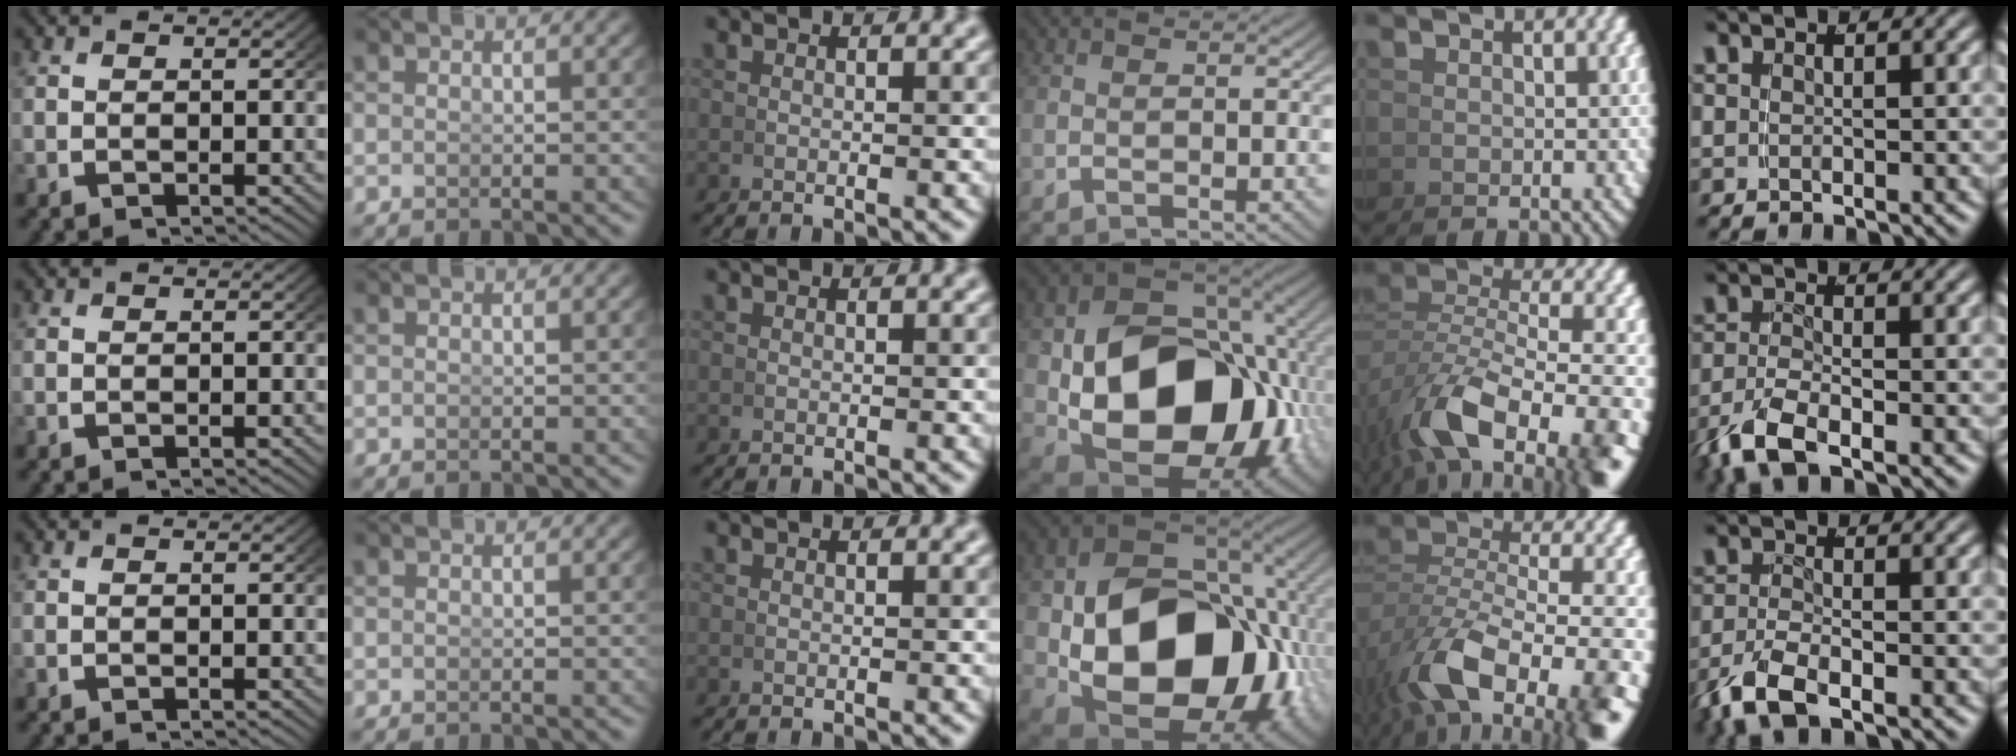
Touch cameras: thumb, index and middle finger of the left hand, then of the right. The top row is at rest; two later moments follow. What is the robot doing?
{"motion": "grasp_and_lifting", "object": "calculator"}